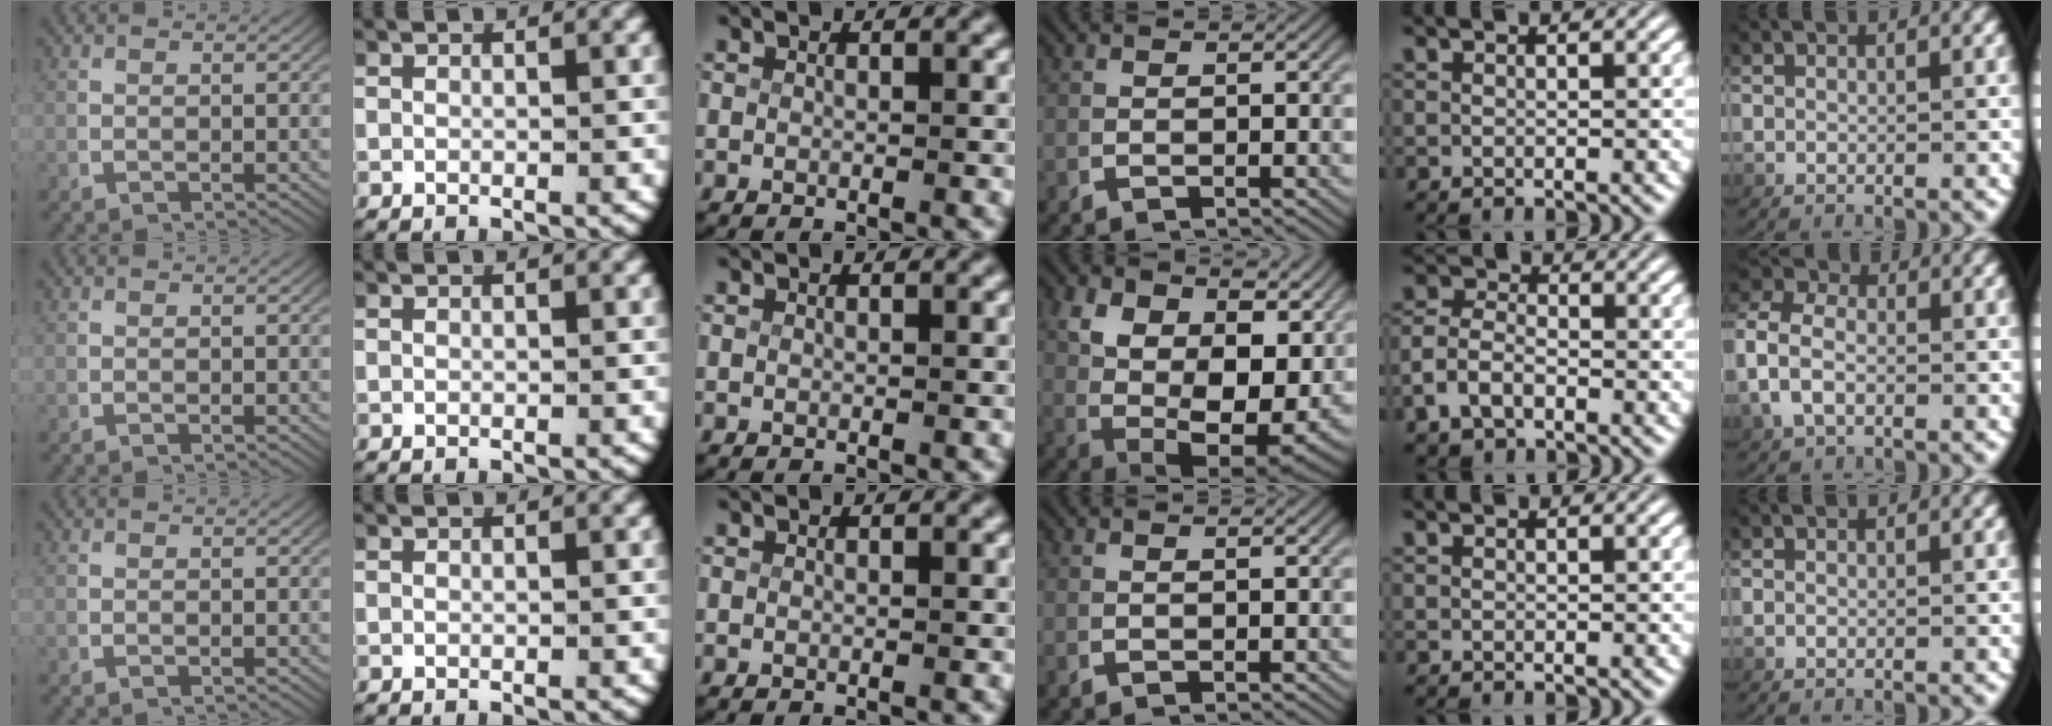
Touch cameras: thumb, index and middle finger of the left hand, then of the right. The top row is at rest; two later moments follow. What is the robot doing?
{"motion": "lift_and_place", "object": "coat"}